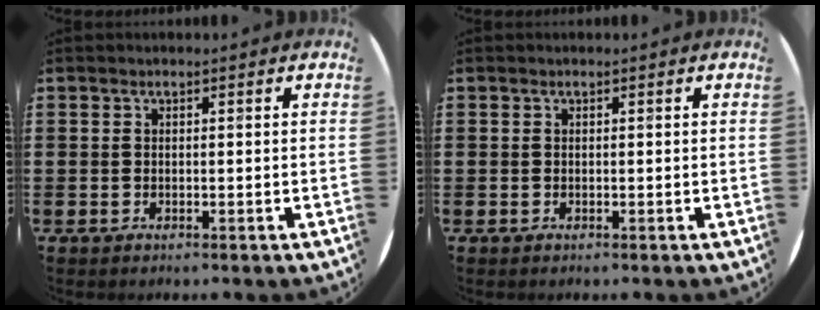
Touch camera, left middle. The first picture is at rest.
{"total": 0.0}